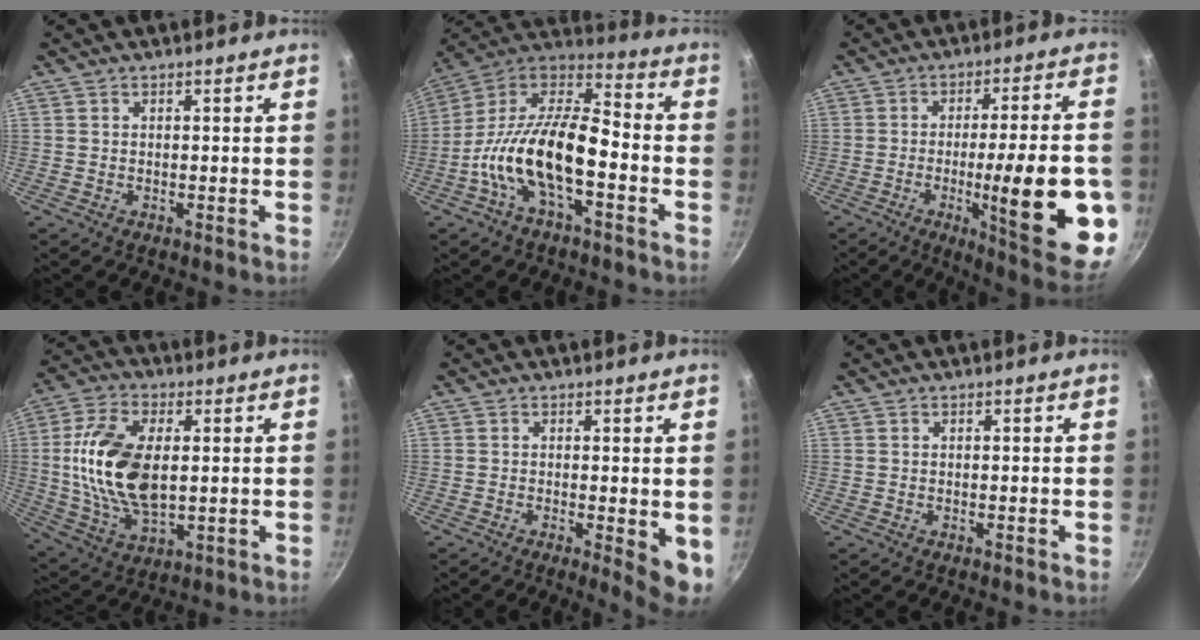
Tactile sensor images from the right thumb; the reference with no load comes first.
{"total": 19.4, "force": [-5.7, 8.8, 16.3], "torque": [-0.292, 0.053, -0.125]}
{"total": 22.2, "force": [-5.3, 4.5, 21.1], "torque": [-0.276, 0.009, -0.069]}
{"total": 17.5, "force": [1.5, 9.8, 14.5], "torque": [-0.271, 0.000, 0.030]}
{"total": 5.8, "force": [-0.6, 1.7, 5.5], "torque": [-0.064, -0.010, -0.005]}
{"total": 0.0}